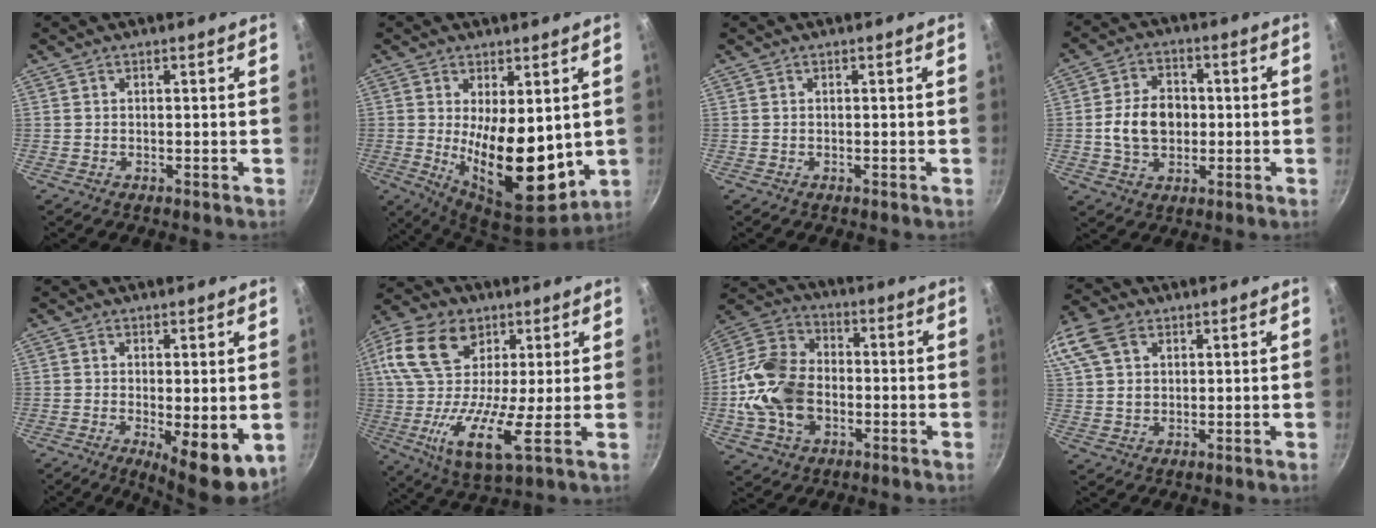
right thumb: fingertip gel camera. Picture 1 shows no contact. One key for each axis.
{"total": 16.3, "fx": 0.4, "fy": 7.7, "fz": 14.4, "tx": -0.202, "ty": -0.039, "tz": 0.021}
{"total": 0.0}
{"total": 9.8, "fx": -0.3, "fy": 7.3, "fz": 6.6, "tx": -0.092, "ty": 0.011, "tz": -0.010}
{"total": 9.0, "fx": -1.3, "fy": 3.1, "fz": 8.4, "tx": -0.104, "ty": -0.012, "tz": -0.008}
{"total": 20.3, "fx": 5.1, "fy": 11.4, "fz": 16.0, "tx": -0.301, "ty": -0.007, "tz": 0.072}
{"total": 16.3, "fx": -2.8, "fy": 11.8, "fz": 10.9, "tx": -0.197, "ty": 0.030, "tz": -0.064}
{"total": 14.9, "fx": 6.7, "fy": 10.3, "fz": 8.3, "tx": -0.192, "ty": 0.028, "tz": 0.130}